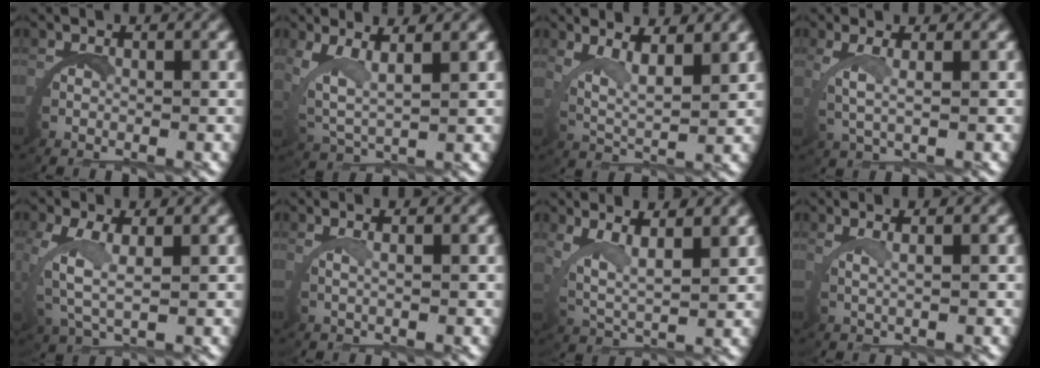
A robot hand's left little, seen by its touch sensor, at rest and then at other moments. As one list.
[{"total": 5.1, "force": [2.5, 2.8, 3.5], "torque": [-0.101, -0.006, 0.048]}, {"total": 4.7, "force": [3.0, 1.7, 3.2], "torque": [-0.071, -0.009, 0.049]}, {"total": 2.5, "force": [1.4, 0.2, 2.1], "torque": [-0.061, -0.005, 0.033]}, {"total": 3.6, "force": [1.2, 1.5, 3.0], "torque": [-0.087, -0.012, 0.034]}, {"total": 1.4, "force": [0.9, -0.7, 0.8], "torque": [-0.025, 0.004, 0.017]}, {"total": 5.2, "force": [2.8, 2.6, 3.5], "torque": [-0.090, -0.009, 0.048]}, {"total": 1.9, "force": [1.3, -0.8, 1.0], "torque": [-0.026, 0.003, 0.025]}]